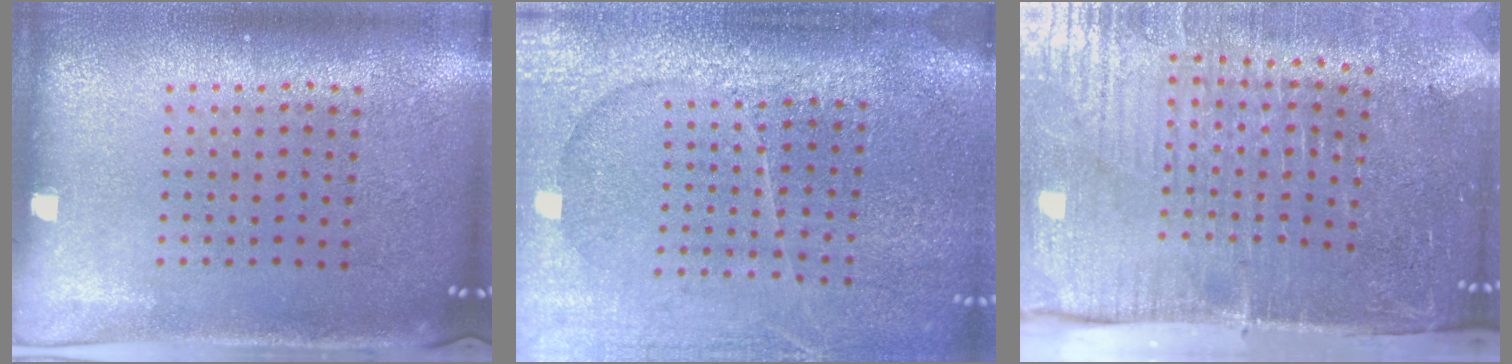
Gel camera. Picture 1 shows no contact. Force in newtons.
{"total": 4.2, "press": 3.5, "slide": 2.2}
{"total": 5.3, "press": 4.4, "slide": 2.9}